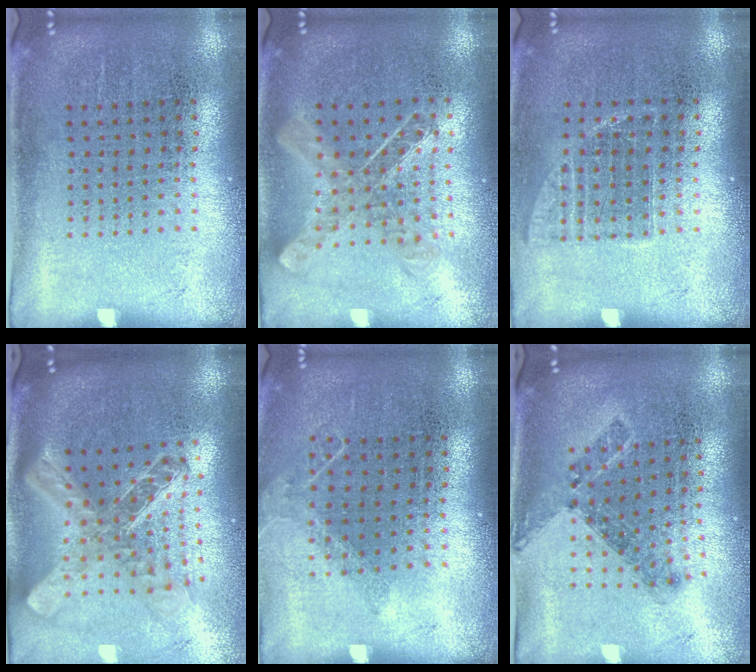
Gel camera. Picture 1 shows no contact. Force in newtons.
{"total": 1.0, "press": 1.0, "slide": 0.1}
{"total": 0.9, "press": 0.8, "slide": 0.3}
{"total": 2.6, "press": 2.0, "slide": 1.7}
{"total": 0.9, "press": 0.9, "slide": 0.1}
{"total": 0.8, "press": 0.8, "slide": 0.3}